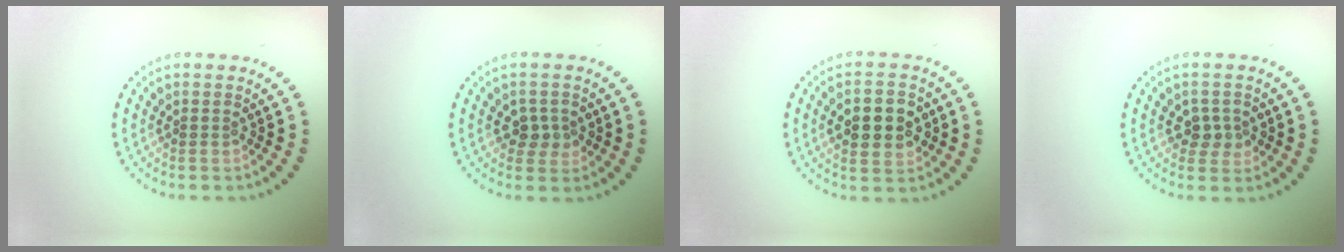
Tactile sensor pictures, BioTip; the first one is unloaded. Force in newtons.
{"total": 2.0, "press": 2.0, "slide": 0.5}
{"total": 5.3, "press": 5.3, "slide": 0.1}
{"total": 2.0, "press": 2.0, "slide": 0.5}